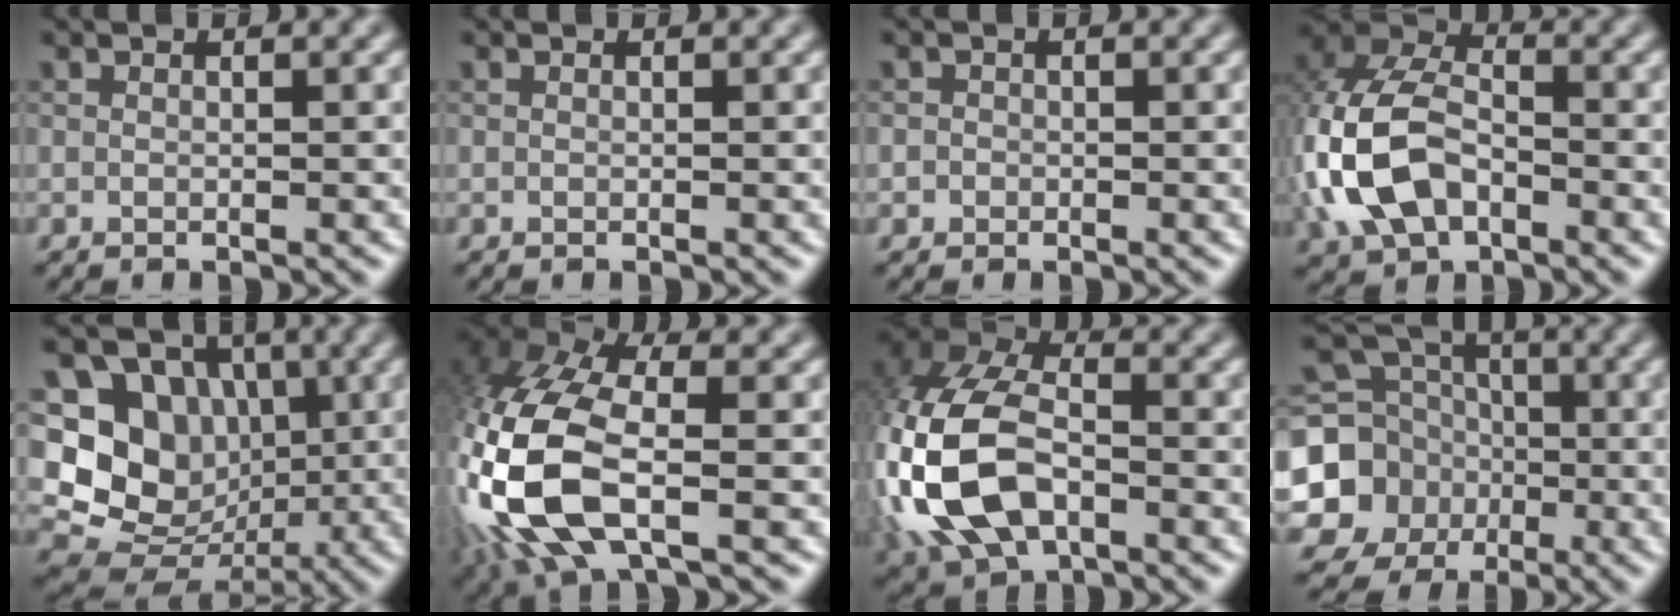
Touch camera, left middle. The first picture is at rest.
{"total": 0.0}
{"total": 0.8, "force": [-0.2, 0.8, 0.0], "torque": [0.006, -0.003, -0.005]}
{"total": 9.4, "force": [-2.1, 6.3, 6.7], "torque": [-0.163, 0.007, -0.056]}
{"total": 13.5, "force": [1.3, 12.2, 5.7], "torque": [-0.129, 0.034, 0.006]}
{"total": 11.8, "force": [-2.3, 6.1, 9.8], "torque": [-0.242, -0.007, -0.051]}
{"total": 11.8, "force": [-2.9, 7.4, 8.7], "torque": [-0.217, -0.001, -0.069]}
{"total": 10.3, "force": [-1.9, 9.5, 3.5], "torque": [-0.091, -0.017, -0.052]}